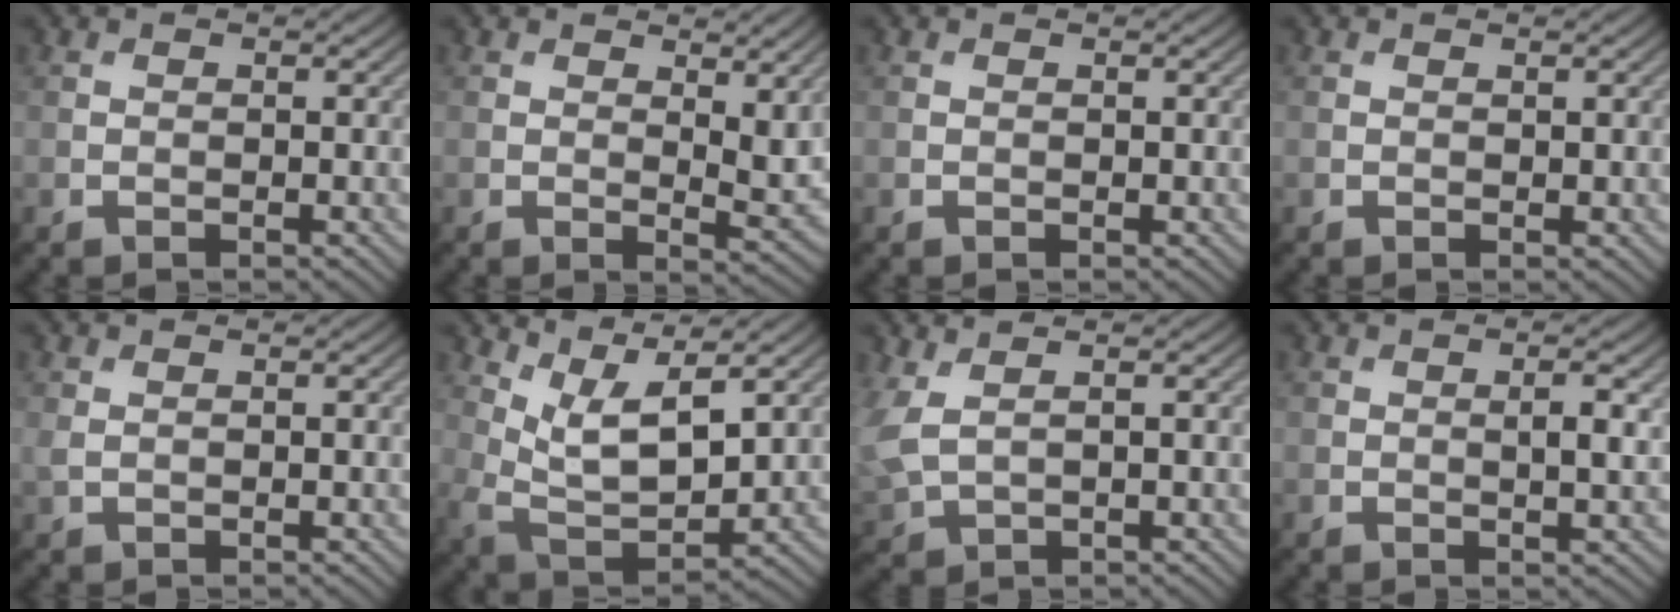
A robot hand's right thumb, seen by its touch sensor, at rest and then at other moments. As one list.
[{"total": 4.6, "force": [1.7, 1.9, 3.8], "torque": [-0.060, -0.009, 0.029]}, {"total": 0.0}, {"total": 0.0}, {"total": 1.0, "force": [0.3, 0.5, 0.8], "torque": [-0.027, 0.001, 0.007]}, {"total": 7.7, "force": [4.2, 2.9, 5.8], "torque": [-0.136, -0.005, 0.084]}, {"total": 5.0, "force": [1.5, 2.6, 4.0], "torque": [-0.131, -0.003, 0.038]}, {"total": 2.1, "force": [0.5, 0.5, 2.0], "torque": [-0.034, -0.003, 0.009]}]